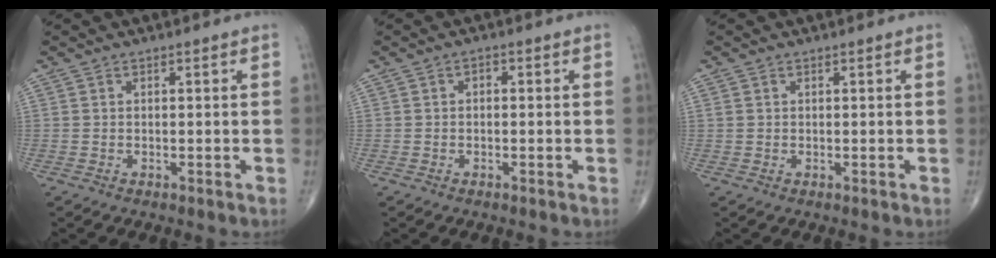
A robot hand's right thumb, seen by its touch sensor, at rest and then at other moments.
{"total": 1.0, "force": [0.0, 0.6, 0.7], "torque": [-0.001, 0.004, -0.006]}
{"total": 0.7, "force": [0.3, 0.6, 0.3], "torque": [0.000, 0.001, 0.004]}